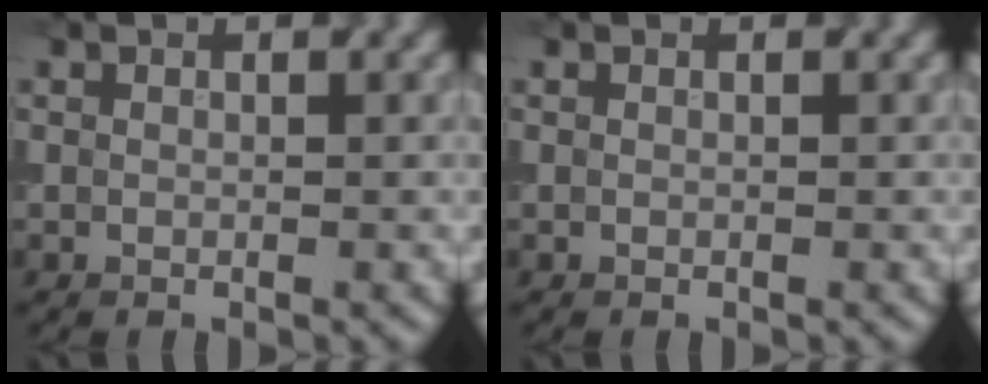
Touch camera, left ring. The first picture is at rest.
{"total": 0.0}